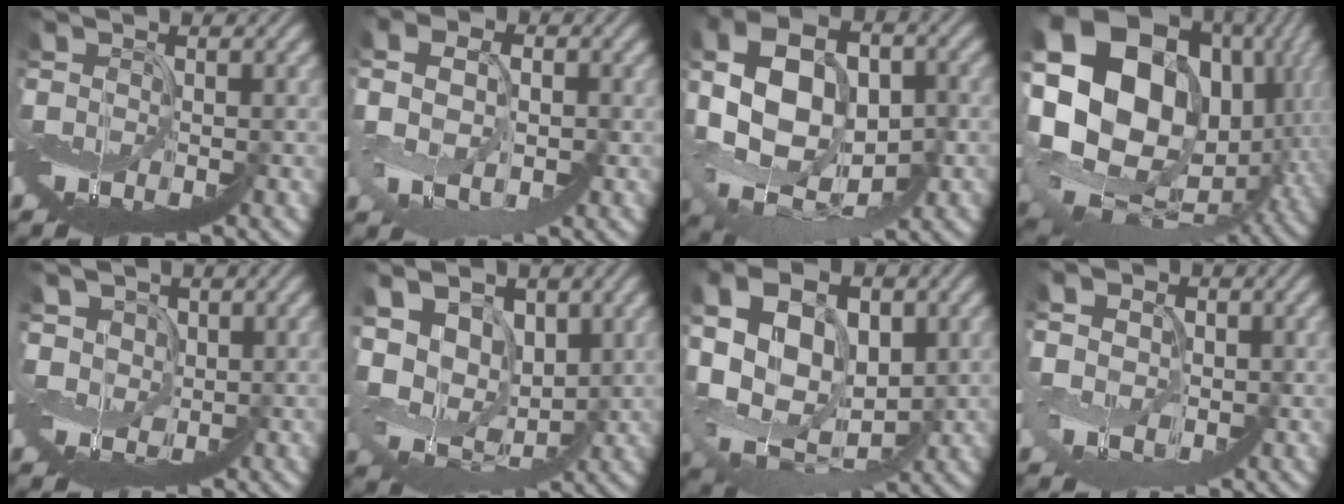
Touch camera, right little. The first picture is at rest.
{"total": 2.5, "force": [0.6, 1.8, 1.7], "torque": [-0.053, 0.012, 0.012]}
{"total": 9.8, "force": [1.0, 7.1, 6.7], "torque": [-0.151, 0.021, 0.031]}
{"total": 18.5, "force": [5.8, 14.8, 9.6], "torque": [-0.242, 0.013, 0.099]}
{"total": 2.8, "force": [2.4, 0.5, -1.3], "torque": [0.013, 0.017, 0.029]}
{"total": 6.4, "force": [3.6, 4.1, 3.4], "torque": [-0.065, 0.018, 0.056]}
{"total": 10.2, "force": [3.2, 7.1, 6.6], "torque": [-0.138, 0.028, 0.063]}
{"total": 3.6, "force": [1.8, 2.7, 1.6], "torque": [-0.034, 0.010, 0.009]}